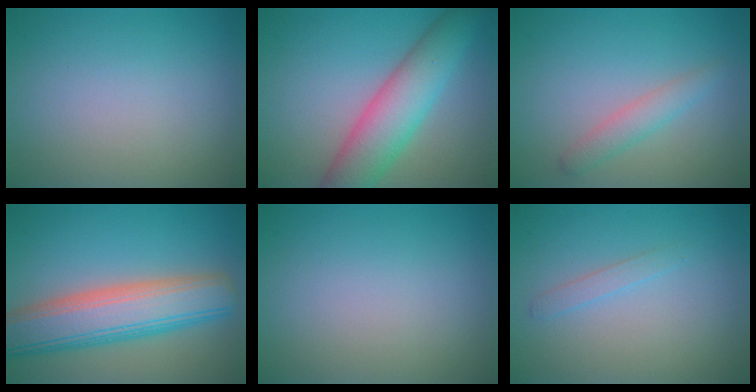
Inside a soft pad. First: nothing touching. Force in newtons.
{"total": 6.8, "press": 6.8, "slide": 0.3}
{"total": 2.0, "press": 2.0, "slide": 0.1}
{"total": 8.6, "press": 8.6, "slide": 0.6}
{"total": 0.0}
{"total": 1.0, "press": 1.0, "slide": 0.1}